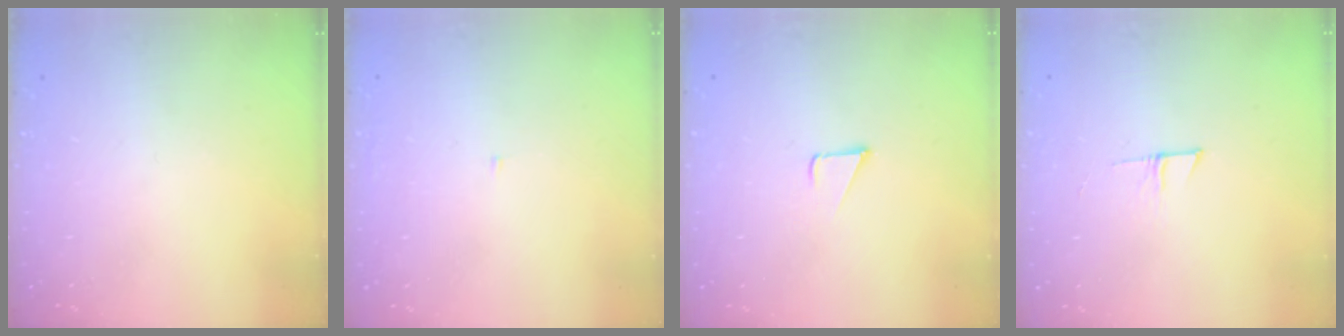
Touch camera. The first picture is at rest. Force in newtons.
{"total": 2.1, "press": 2.1, "slide": 0.2}
{"total": 2.3, "press": 2.3, "slide": 0.2}
{"total": 4.0, "press": 4.0, "slide": 0.4}